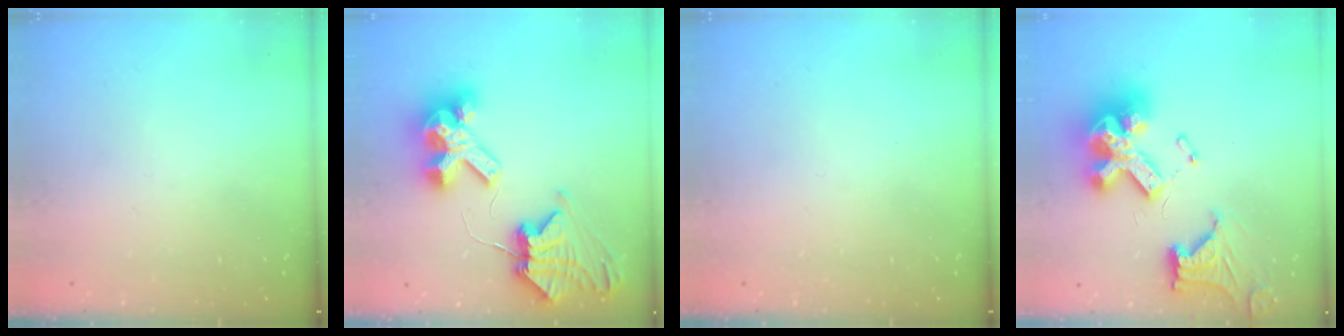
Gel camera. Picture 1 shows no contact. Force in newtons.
{"total": 11.3, "press": 11.2, "slide": 1.5}
{"total": 0.0}
{"total": 20.1, "press": 20.0, "slide": 2.1}